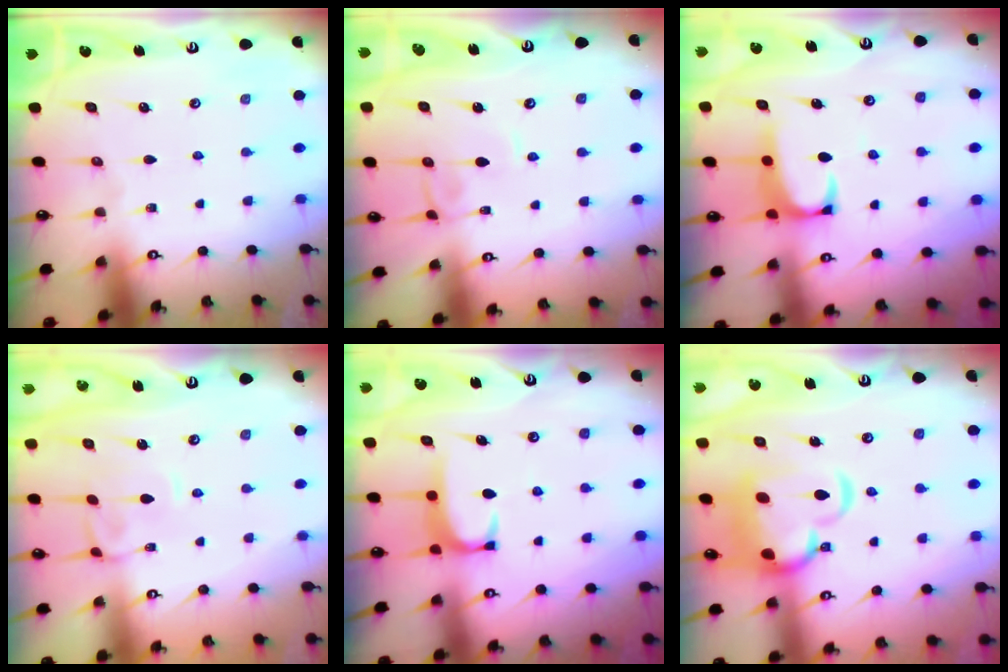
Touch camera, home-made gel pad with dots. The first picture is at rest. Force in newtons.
{"total": 2.9, "press": 2.9, "slide": 0.1}
{"total": 1.9, "press": 1.8, "slide": 0.7}
{"total": 1.7, "press": 1.5, "slide": 0.8}
{"total": 1.8, "press": 1.7, "slide": 0.5}
{"total": 8.7, "press": 8.6, "slide": 1.5}